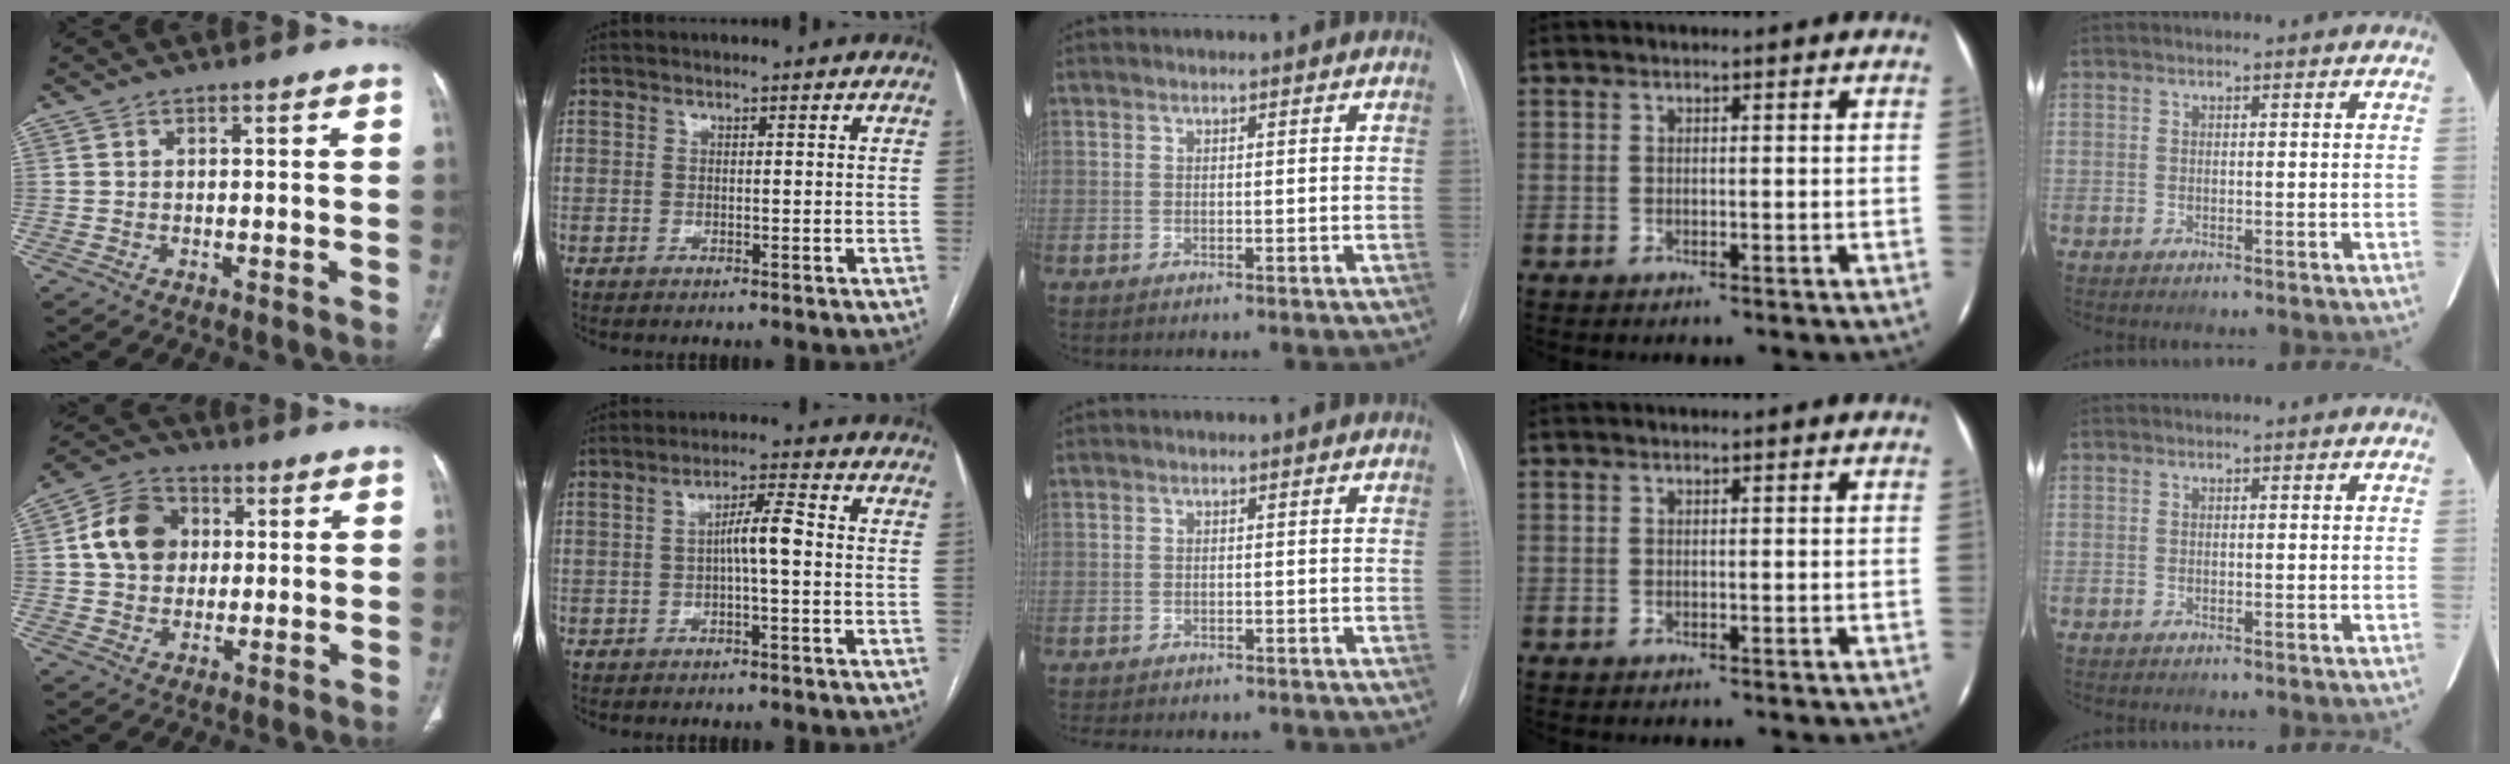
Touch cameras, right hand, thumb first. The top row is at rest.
{"thumb": {"total": 11.2, "force": [1.8, 9.1, 6.2], "torque": [-0.091, 0.010, 0.023]}, "index": {"total": 4.6, "force": [-0.4, 0.4, 4.6], "torque": [-0.077, 0.012, -0.005]}, "middle": {"total": 8.6, "force": [-7.5, 3.0, 3.1], "torque": [-0.046, 0.003, -0.091]}}